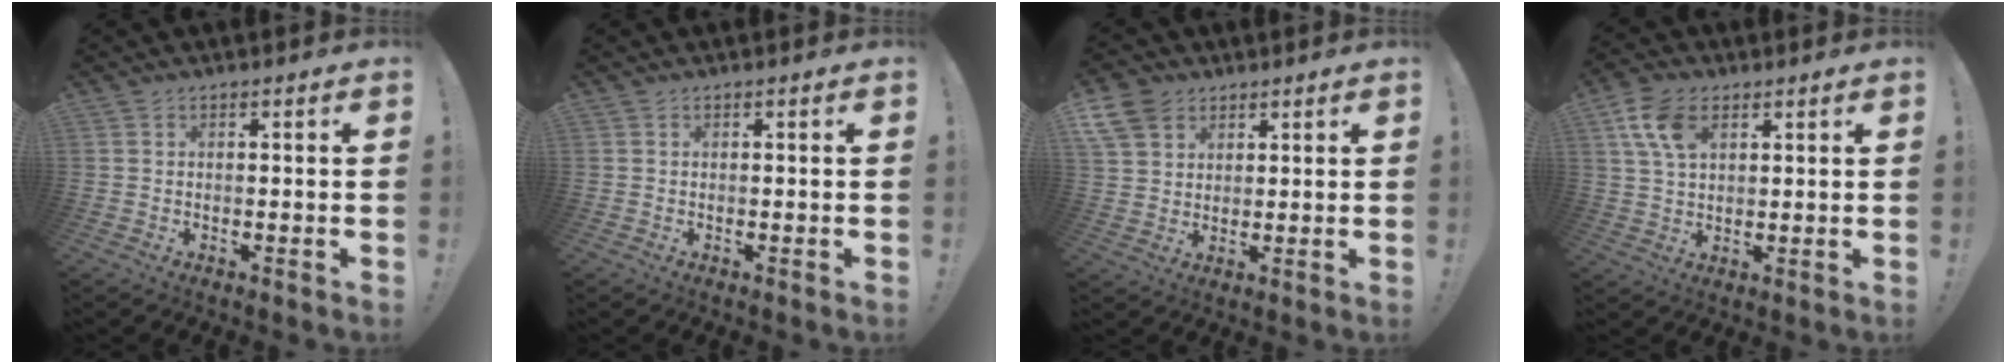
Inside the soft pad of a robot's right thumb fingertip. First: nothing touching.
{"total": 0.0}
{"total": 9.2, "force": [5.0, 6.6, 3.9], "torque": [-0.078, -0.019, 0.102]}
{"total": 9.9, "force": [4.4, 6.1, 6.4], "torque": [-0.120, -0.004, 0.087]}